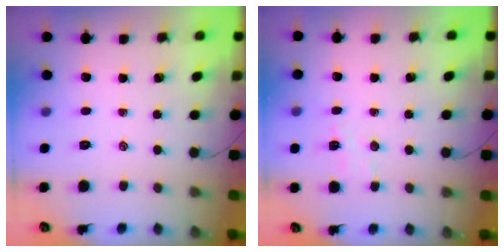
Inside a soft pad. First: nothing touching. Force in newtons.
{"total": 4.7, "press": 4.5, "slide": 1.3}